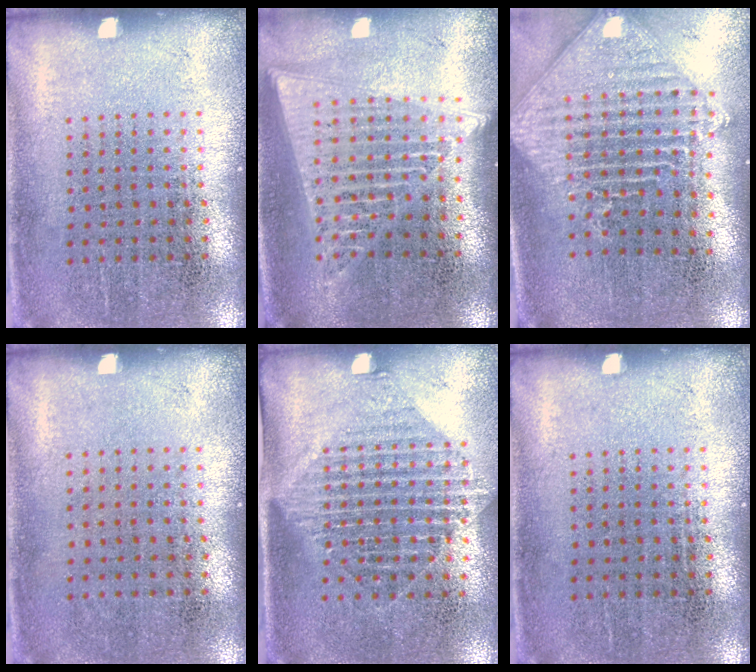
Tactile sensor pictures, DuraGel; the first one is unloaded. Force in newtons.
{"total": 1.9, "press": 1.7, "slide": 1.0}
{"total": 2.0, "press": 1.7, "slide": 1.2}
{"total": 0.0}
{"total": 1.5, "press": 1.2, "slide": 0.9}
{"total": 0.0}